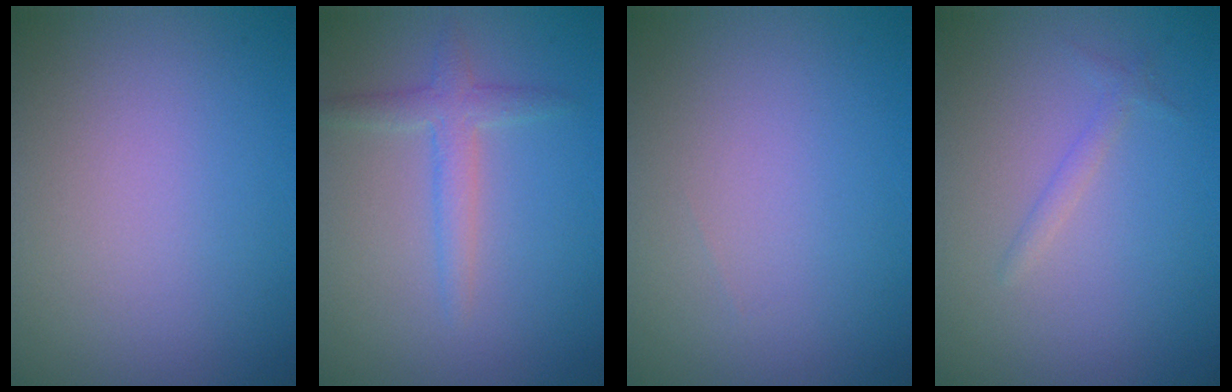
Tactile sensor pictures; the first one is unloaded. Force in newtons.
{"total": 2.2, "press": 2.2, "slide": 0.0}
{"total": 0.0}
{"total": 1.0, "press": 1.0, "slide": 0.0}